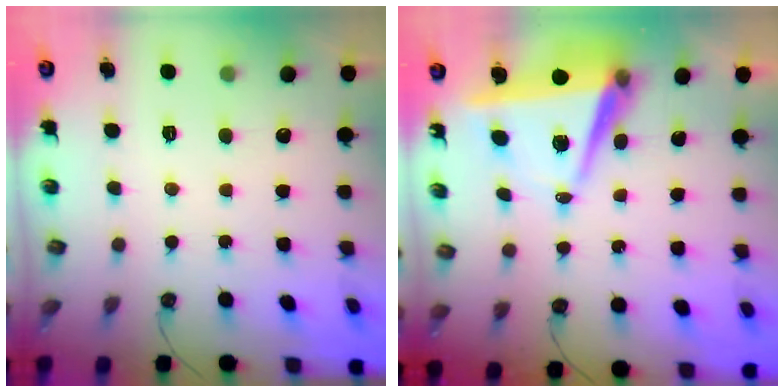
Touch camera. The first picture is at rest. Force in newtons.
{"total": 7.9, "press": 6.7, "slide": 4.2}